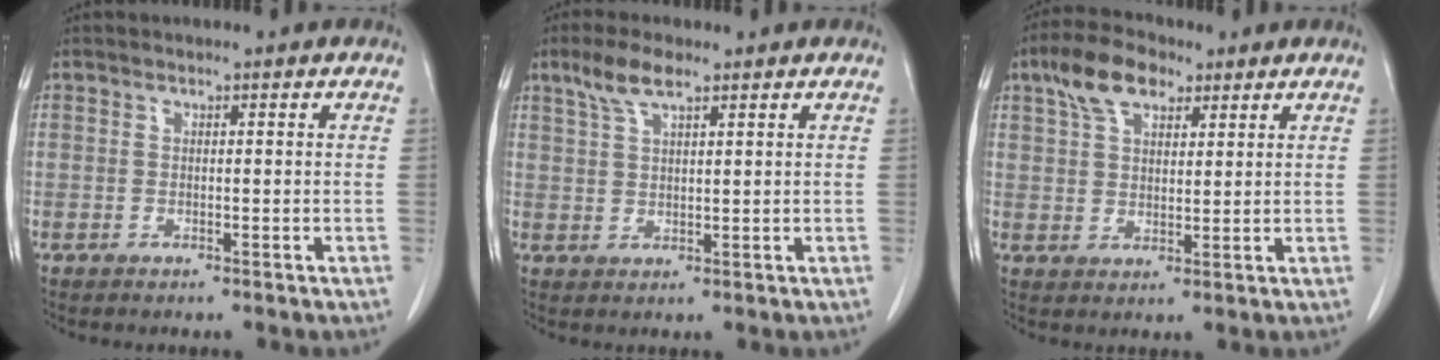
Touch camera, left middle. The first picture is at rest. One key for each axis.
{"total": 4.8, "fx": 3.2, "fy": 1.0, "fz": 3.3, "tx": -0.078, "ty": 0.011, "tz": 0.067}
{"total": 7.7, "fx": 4.6, "fy": 3.7, "fz": 5.0, "tx": -0.099, "ty": 0.024, "tz": 0.086}